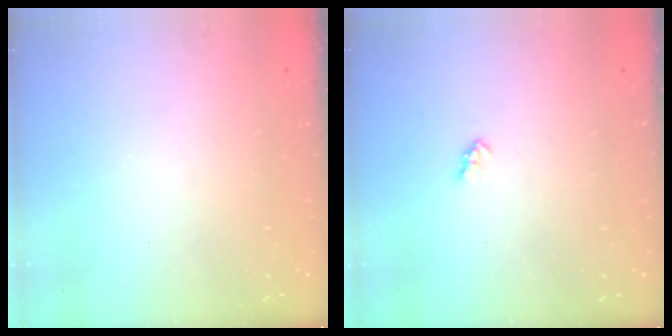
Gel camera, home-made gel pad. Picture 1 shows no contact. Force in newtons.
{"total": 2.0, "press": 2.0, "slide": 0.3}